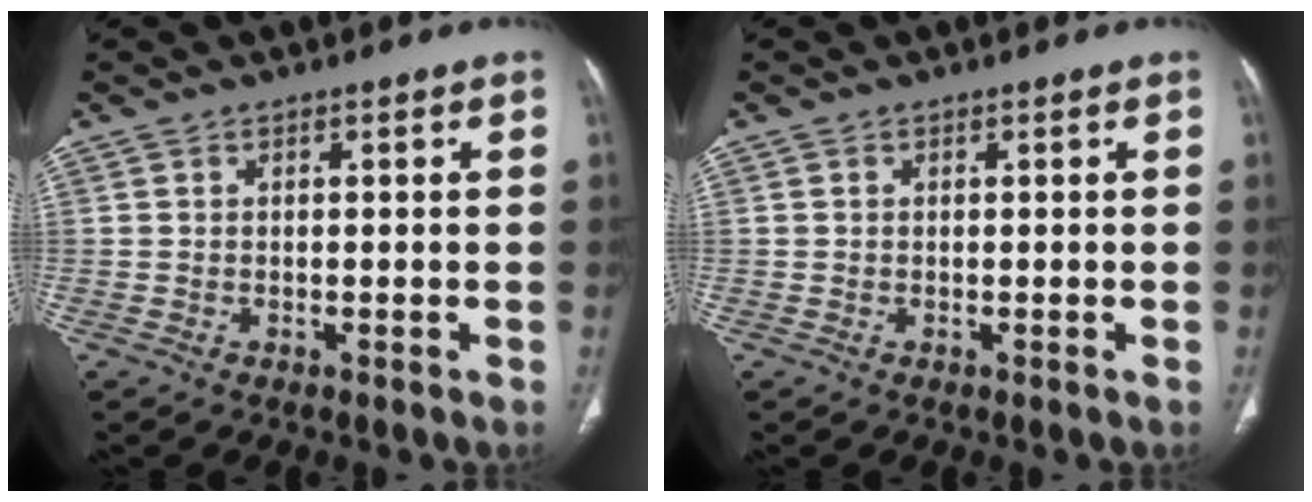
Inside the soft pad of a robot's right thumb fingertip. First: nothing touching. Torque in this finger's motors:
{"motor_torque": [0.43, 0.30, -0.20, 0.04, 0.01]}